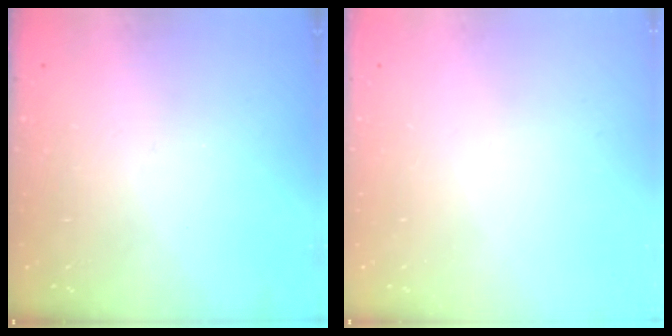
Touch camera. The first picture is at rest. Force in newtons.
{"total": 0.0}